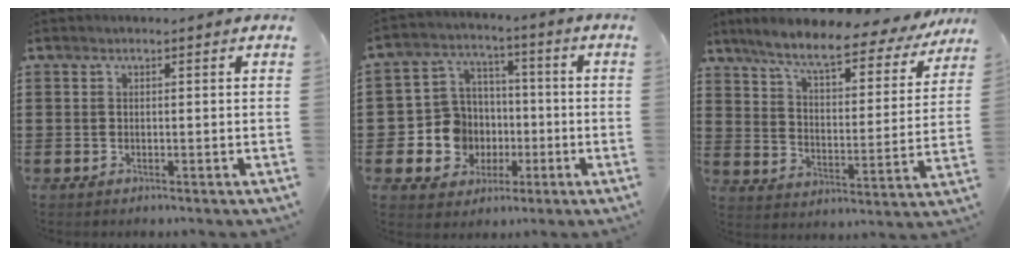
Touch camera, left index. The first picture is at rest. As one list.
[{"total": 8.9, "force": [-1.1, 8.6, 1.9], "torque": [-0.082, 0.009, -0.011]}, {"total": 8.1, "force": [6.7, 0.6, 4.5], "torque": [-0.105, -0.039, 0.107]}]